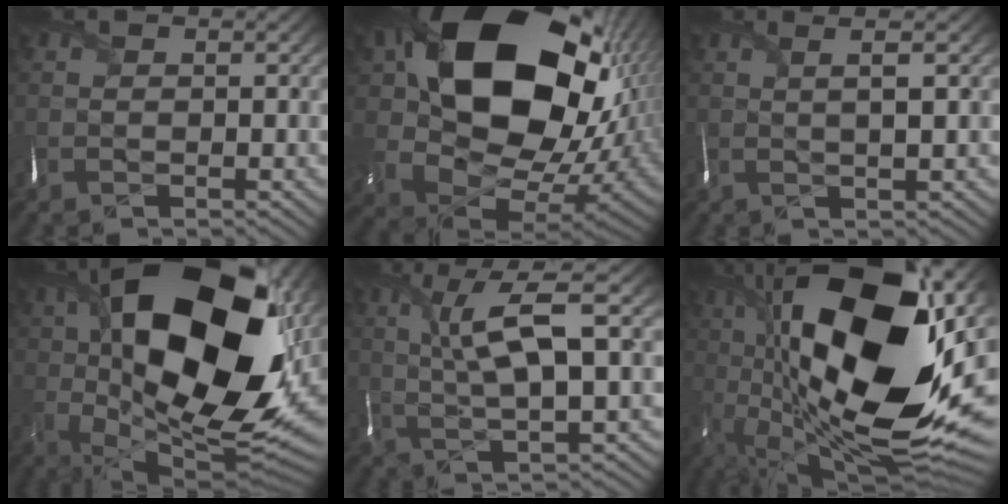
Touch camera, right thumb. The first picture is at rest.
{"total": 21.8, "force": [7.1, 16.3, 12.6], "torque": [-0.271, -0.028, 0.170]}
{"total": 3.3, "force": [1.0, 0.3, 3.1], "torque": [-0.053, 0.011, 0.015]}
{"total": 22.4, "force": [5.2, 12.4, 18.0], "torque": [-0.348, 0.009, 0.095]}
{"total": 9.4, "force": [2.7, 2.0, 8.7], "torque": [-0.163, 0.008, 0.052]}
{"total": 23.3, "force": [2.9, 10.5, 20.6], "torque": [-0.386, 0.011, 0.040]}